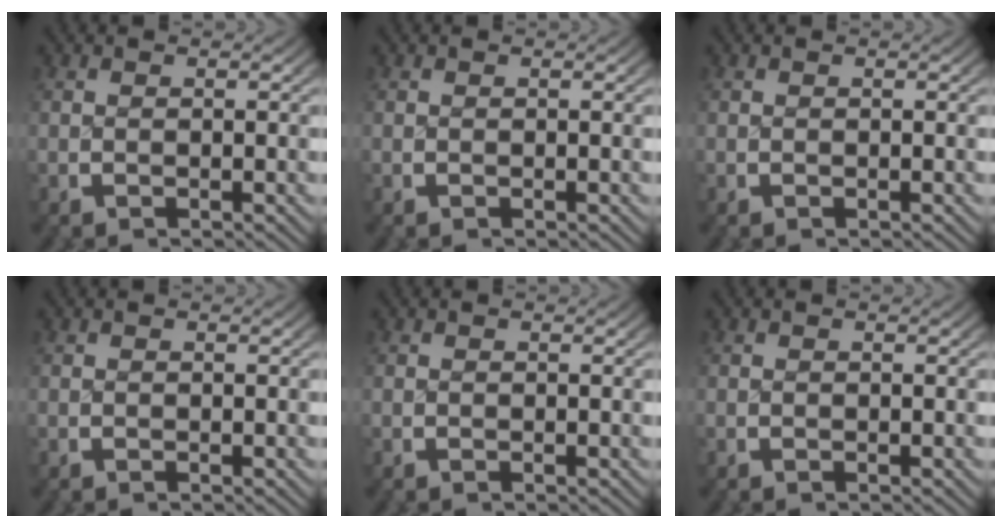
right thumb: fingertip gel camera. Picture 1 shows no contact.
{"total": 0.0}
{"total": 0.0}
{"total": 0.0}
{"total": 0.0}
{"total": 0.0}